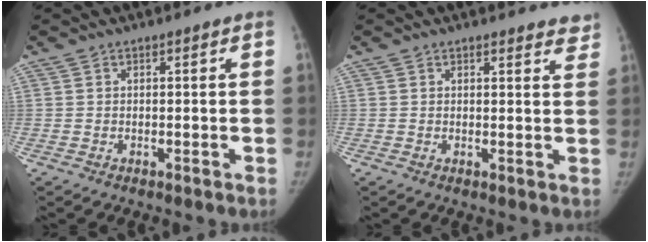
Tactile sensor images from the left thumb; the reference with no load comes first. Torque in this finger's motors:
{"motor_torque": [-0.22, -0.06, 0.00, 0.02, -0.01]}